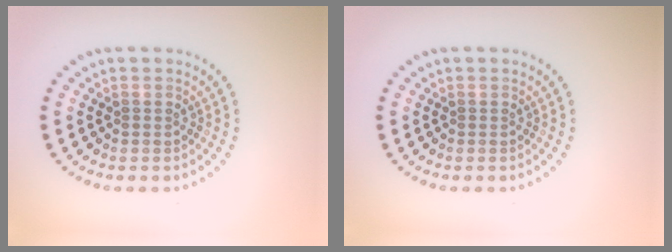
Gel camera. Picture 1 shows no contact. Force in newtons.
{"total": 0.0}